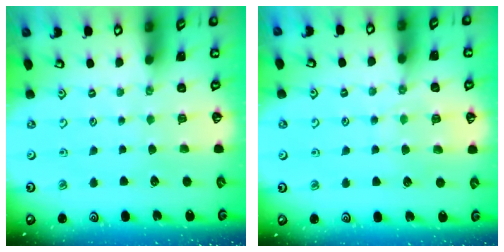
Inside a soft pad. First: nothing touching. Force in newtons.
{"total": 6.2, "press": 6.2, "slide": 1.0}